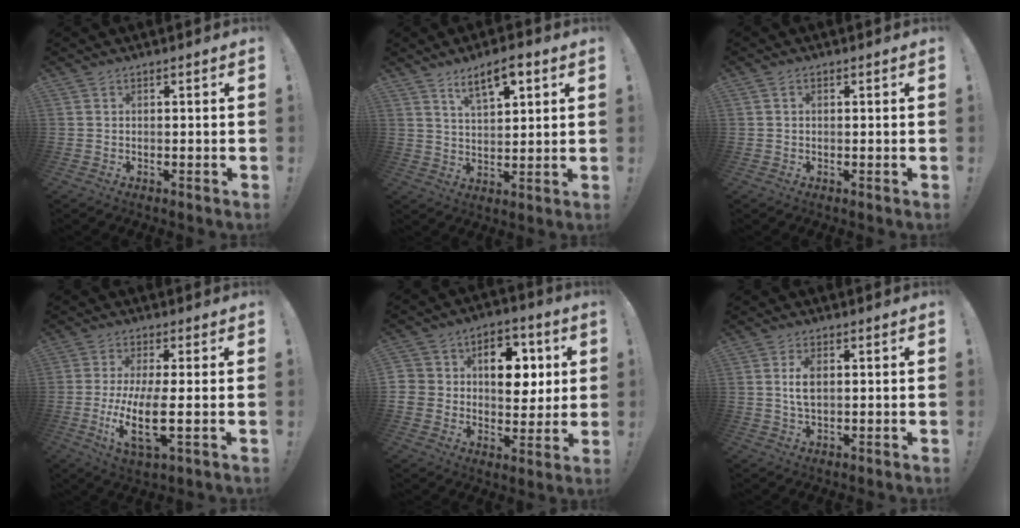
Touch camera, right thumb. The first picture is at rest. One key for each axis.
{"total": 8.4, "fx": 5.3, "fy": 3.1, "fz": 5.7, "tx": -0.087, "ty": -0.022, "tz": 0.091}
{"total": 0.8, "fx": 0.0, "fy": 0.7, "fz": 0.5, "tx": -0.009, "ty": 0.002, "tz": 0.000}
{"total": 11.3, "fx": -1.8, "fy": 2.8, "fz": 10.8, "tx": -0.223, "ty": -0.015, "tz": -0.034}
{"total": 13.1, "fx": 2.4, "fy": 10.2, "fz": 7.9, "tx": -0.105, "ty": 0.000, "tz": 0.047}
{"total": 4.9, "fx": 0.6, "fy": 2.6, "fz": 4.1, "tx": -0.071, "ty": -0.003, "tz": 0.005}